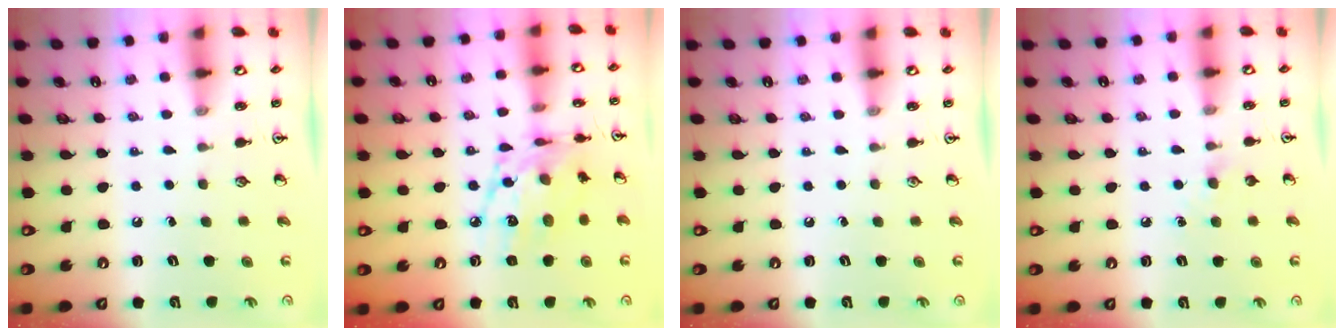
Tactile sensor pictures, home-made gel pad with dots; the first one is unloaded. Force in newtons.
{"total": 14.4, "press": 14.3, "slide": 0.8}
{"total": 0.0}
{"total": 3.5, "press": 3.4, "slide": 0.6}